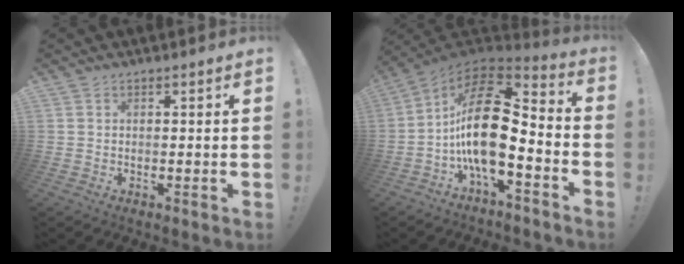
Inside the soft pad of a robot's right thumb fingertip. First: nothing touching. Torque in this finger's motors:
{"motor_torque": [0.51, 1.05, 1.48, -1.29, 0.53]}